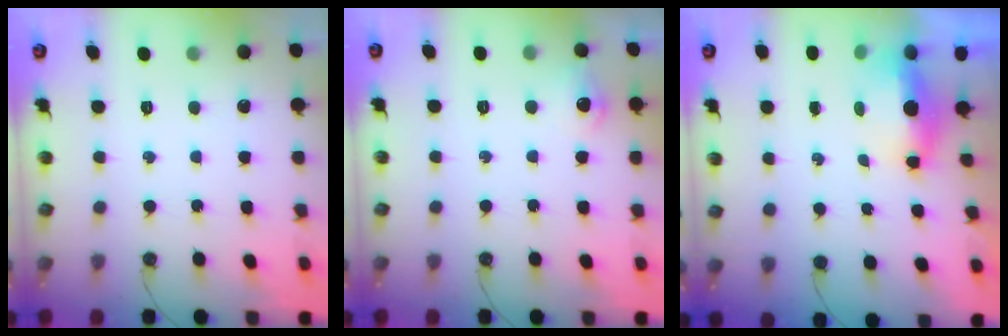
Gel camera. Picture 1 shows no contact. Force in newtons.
{"total": 6.9, "press": 6.9, "slide": 0.4}
{"total": 9.6, "press": 6.1, "slide": 7.4}